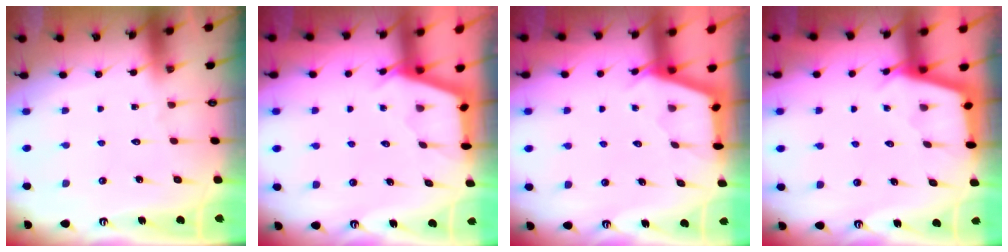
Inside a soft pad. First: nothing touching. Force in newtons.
{"total": 2.9, "press": 2.8, "slide": 0.3}
{"total": 2.9, "press": 2.8, "slide": 0.3}
{"total": 2.8, "press": 2.8, "slide": 0.3}